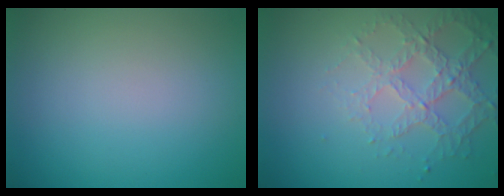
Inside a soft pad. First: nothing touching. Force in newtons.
{"total": 4.3, "press": 3.2, "slide": 2.9}